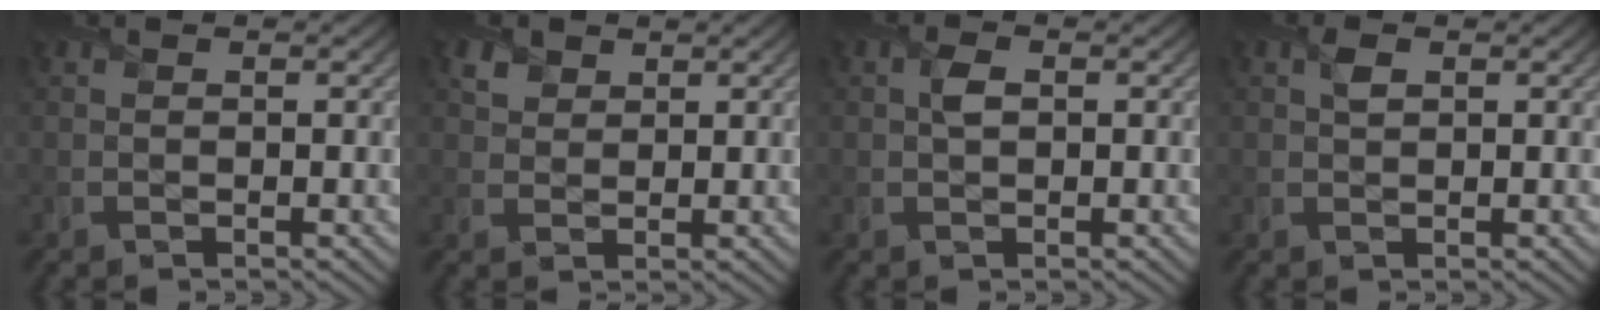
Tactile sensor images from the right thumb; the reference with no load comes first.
{"total": 1.9, "force": [1.4, 1.2, 0.5], "torque": [-0.018, 0.003, 0.027]}
{"total": 1.6, "force": [0.3, 0.9, 1.4], "torque": [-0.031, 0.007, 0.004]}
{"total": 1.3, "force": [0.7, 0.6, 1.0], "torque": [-0.023, 0.006, 0.012]}